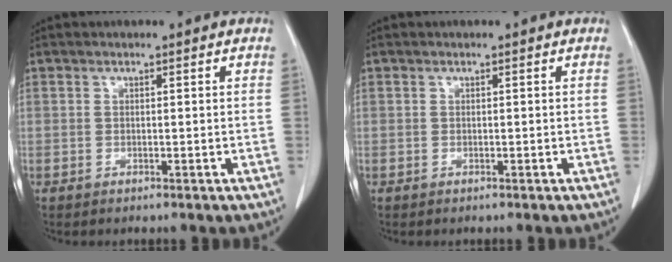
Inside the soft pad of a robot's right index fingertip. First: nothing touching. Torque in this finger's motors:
{"motor_torque": [-0.12, 0.12, 0.00, 0.00]}